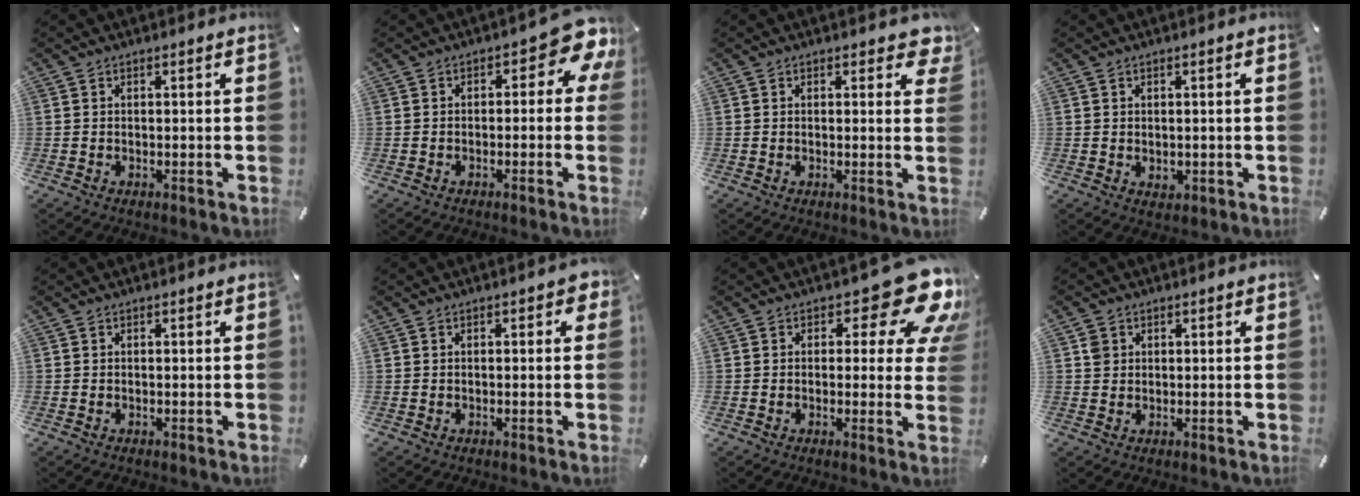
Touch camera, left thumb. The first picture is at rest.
{"total": 7.0, "force": [2.3, 3.5, 5.6], "torque": [-0.071, -0.017, 0.035]}
{"total": 2.8, "force": [1.8, 1.6, 1.5], "torque": [-0.011, -0.003, 0.027]}
{"total": 1.3, "force": [0.3, 1.3, 0.1], "torque": [-0.002, 0.005, 0.005]}
{"total": 0.0}
{"total": 1.6, "force": [0.1, 1.1, 1.1], "torque": [-0.013, 0.005, 0.000]}
{"total": 14.8, "force": [7.6, 6.2, 11.1], "torque": [-0.135, -0.054, 0.125]}
{"total": 2.3, "force": [0.7, 2.2, 0.2], "torque": [0.009, -0.001, 0.007]}